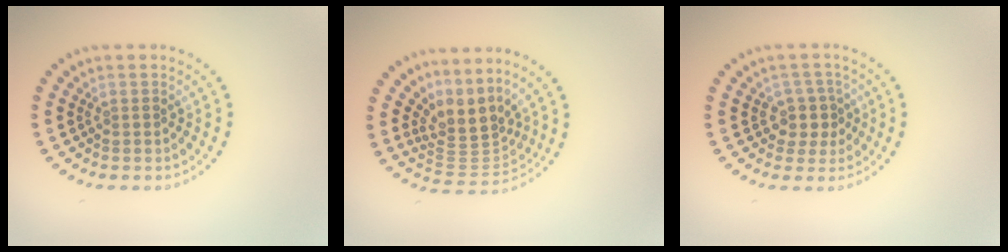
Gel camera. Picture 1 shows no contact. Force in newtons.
{"total": 3.7, "press": 2.5, "slide": 2.8}
{"total": 2.5, "press": 2.1, "slide": 1.4}